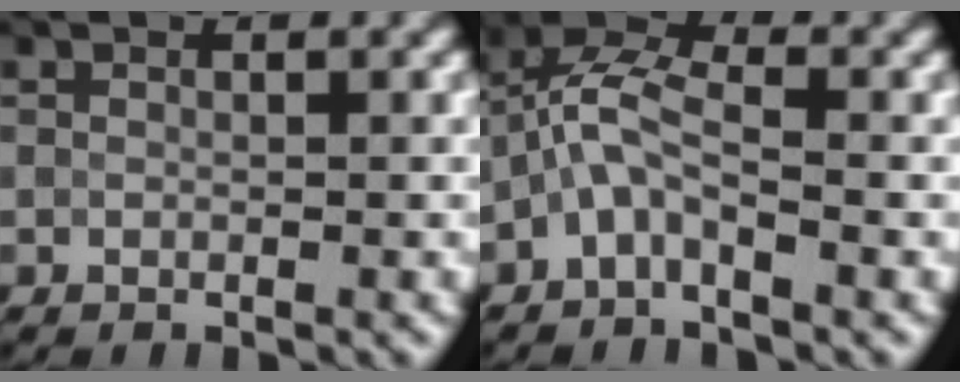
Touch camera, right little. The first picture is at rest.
{"total": 4.1, "force": [-1.4, 1.9, 3.4], "torque": [-0.071, 0.018, -0.040]}